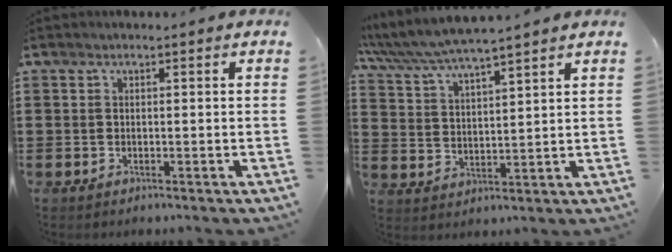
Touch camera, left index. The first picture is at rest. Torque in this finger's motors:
{"motor_torque": [1.60, -0.54, 0.93, 0.21]}